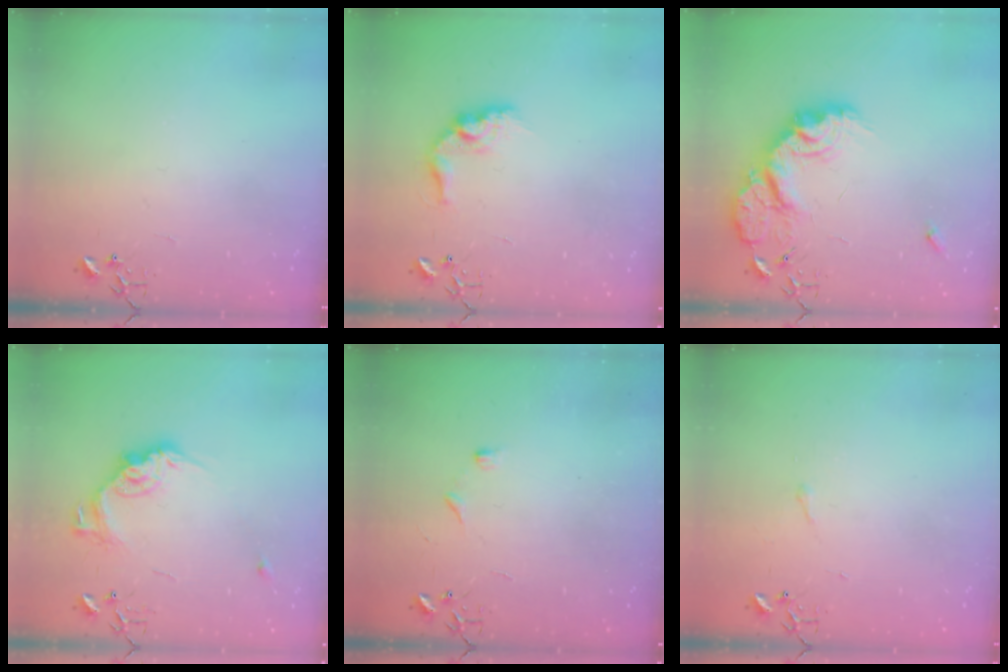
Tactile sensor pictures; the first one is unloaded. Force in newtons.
{"total": 12.4, "press": 12.4, "slide": 0.6}
{"total": 19.6, "press": 19.6, "slide": 1.3}
{"total": 15.4, "press": 15.4, "slide": 1.0}
{"total": 4.3, "press": 4.3, "slide": 0.6}
{"total": 2.9, "press": 2.9, "slide": 0.5}